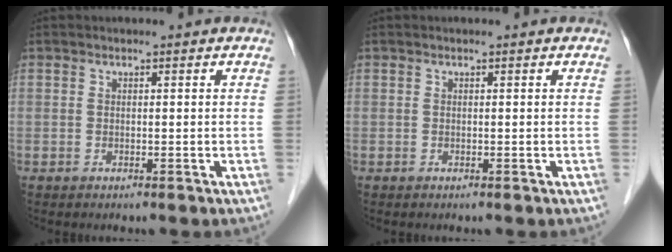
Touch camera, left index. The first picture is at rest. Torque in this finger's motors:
{"motor_torque": [-0.11, 0.06, 0.00, 0.00]}